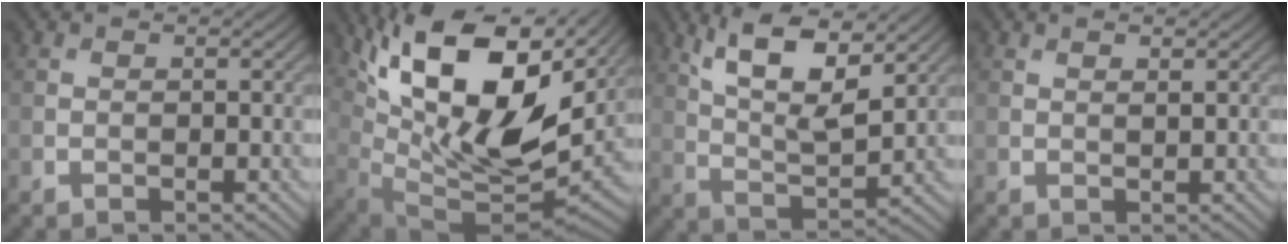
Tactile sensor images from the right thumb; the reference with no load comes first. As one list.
[{"total": 18.3, "force": [8.2, 8.4, 14.1], "torque": [-0.287, 0.018, 0.148]}, {"total": 11.6, "force": [6.6, 4.0, 8.6], "torque": [-0.171, 0.002, 0.118]}, {"total": 1.0, "force": [0.7, 0.2, 0.7], "torque": [-0.014, 0.000, 0.013]}]